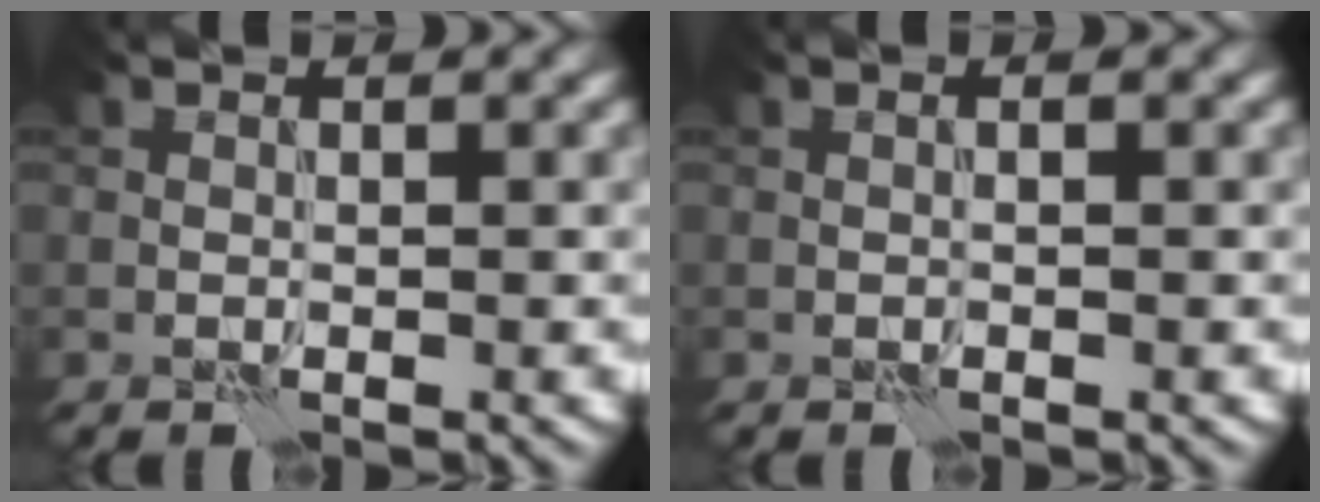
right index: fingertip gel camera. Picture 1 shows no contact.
{"total": 0.7, "force": [-0.1, 0.0, 0.7], "torque": [-0.010, -0.002, 0.000]}